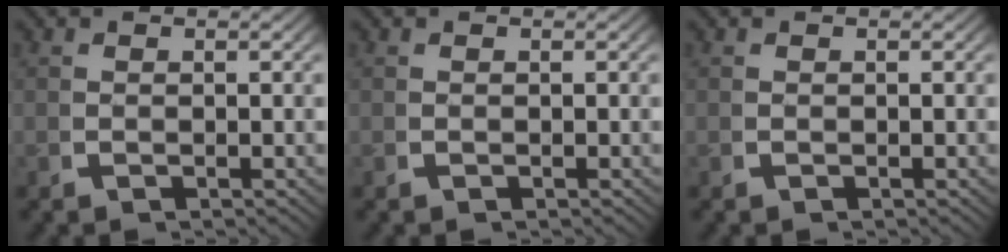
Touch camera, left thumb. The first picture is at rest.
{"total": 0.0}
{"total": 0.0}